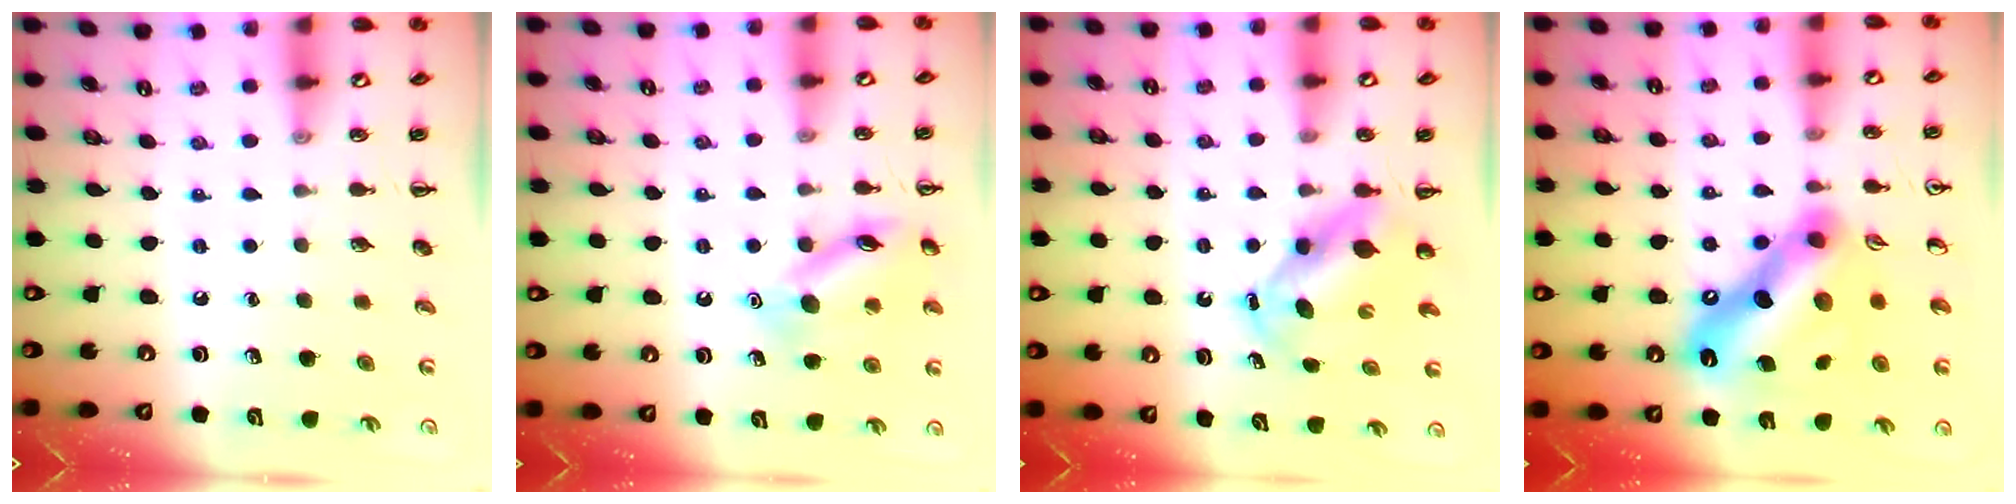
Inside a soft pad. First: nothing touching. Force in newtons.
{"total": 13.1, "press": 13.1, "slide": 0.7}
{"total": 5.7, "press": 5.6, "slide": 1.1}
{"total": 17.6, "press": 17.6, "slide": 0.1}